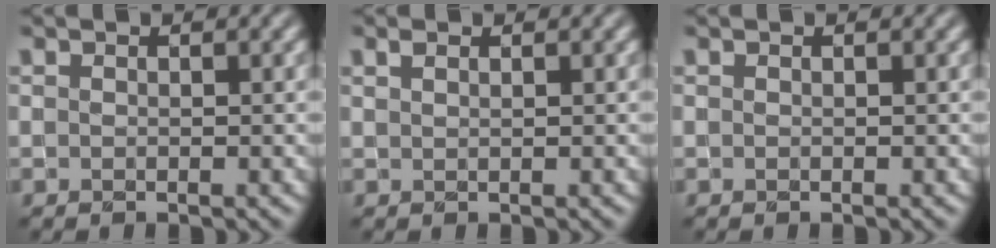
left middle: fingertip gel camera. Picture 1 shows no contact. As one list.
[{"total": 0.8, "force": [0.6, 0.2, 0.5], "torque": [-0.010, 0.003, 0.011]}, {"total": 0.0}]